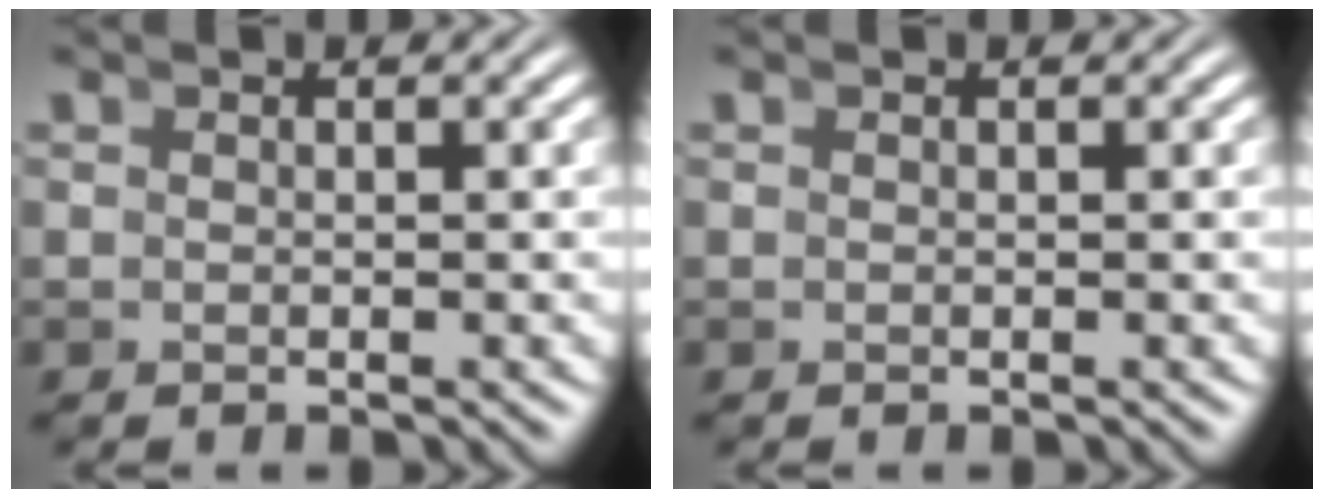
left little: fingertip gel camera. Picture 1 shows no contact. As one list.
[{"total": 0.0}]